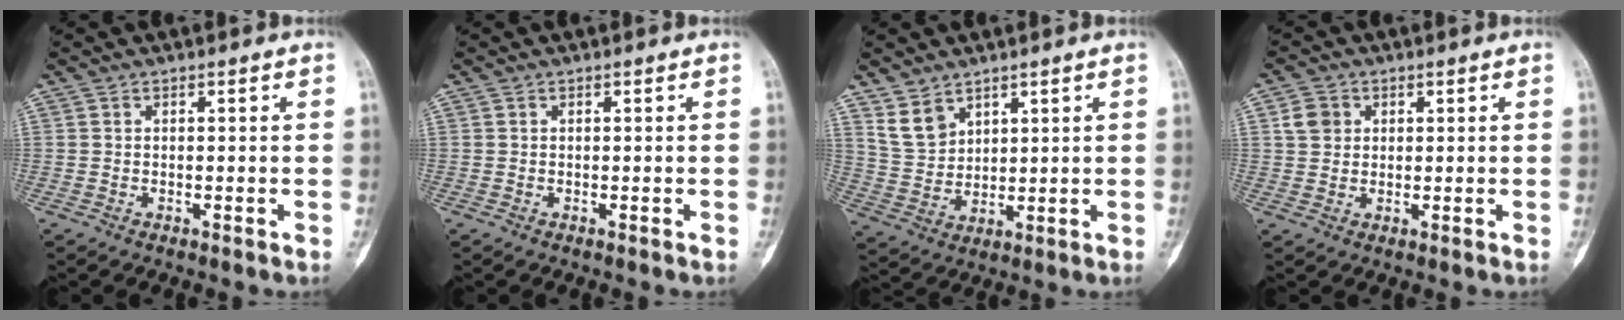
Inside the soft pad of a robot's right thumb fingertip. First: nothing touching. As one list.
[{"total": 0.0}, {"total": 6.4, "force": [4.4, 4.1, 2.3], "torque": [-0.031, -0.026, 0.100]}, {"total": 4.0, "force": [1.3, 3.4, 1.6], "torque": [-0.015, 0.001, 0.023]}]